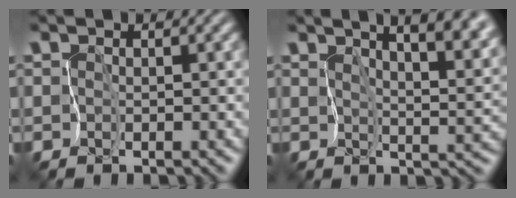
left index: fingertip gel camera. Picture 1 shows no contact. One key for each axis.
{"total": 11.5, "fx": 7.2, "fy": 4.3, "fz": 8.0, "tx": -0.108, "ty": 0.032, "tz": 0.094}